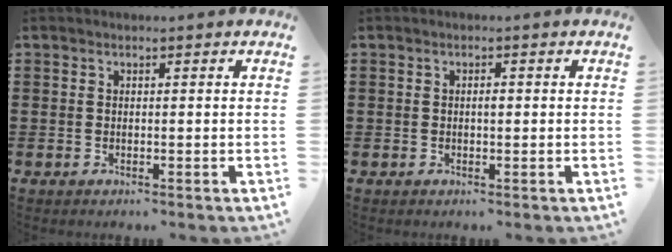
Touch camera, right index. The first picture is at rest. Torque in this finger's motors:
{"motor_torque": [0.31, -0.37, 0.01, 0.03]}